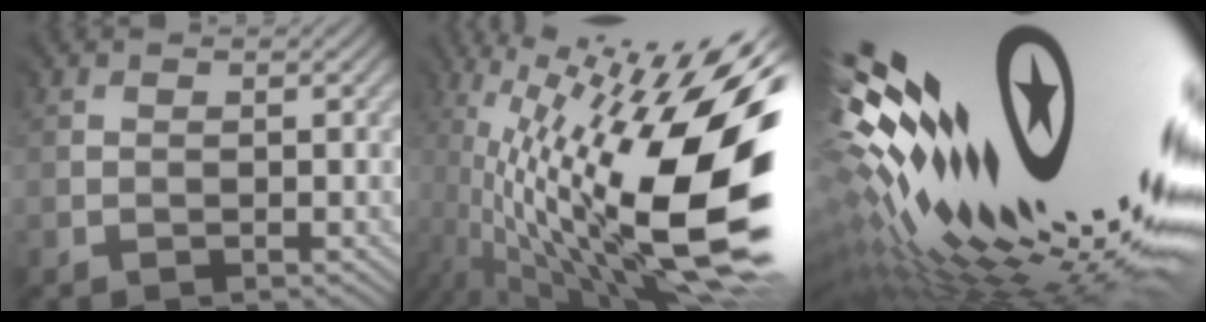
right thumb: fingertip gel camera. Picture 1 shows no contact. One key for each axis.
{"total": 19.3, "fx": -2.1, "fy": 5.5, "fz": 18.4, "tx": -0.305, "ty": 0.004, "tz": -0.042}
{"total": 21.4, "fx": 4.2, "fy": 7.8, "fz": 19.5, "tx": -0.309, "ty": -0.023, "tz": 0.096}